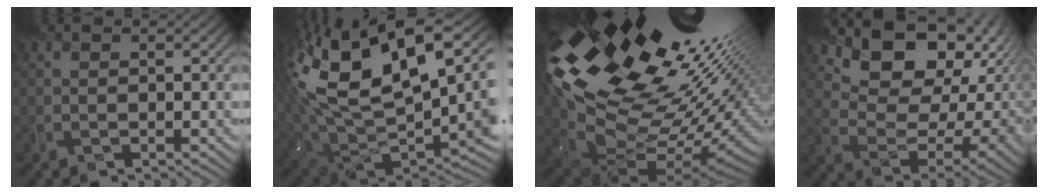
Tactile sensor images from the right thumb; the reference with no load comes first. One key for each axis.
{"total": 20.3, "fx": 7.4, "fy": 10.2, "fz": 16.0, "tx": -0.335, "ty": -0.003, "tz": 0.160}
{"total": 21.6, "fx": 6.8, "fy": 12.4, "fz": 16.3, "tx": -0.311, "ty": -0.020, "tz": 0.133}
{"total": 12.1, "fx": 6.5, "fy": 7.3, "fz": 7.1, "tx": -0.133, "ty": -0.007, "tz": 0.117}